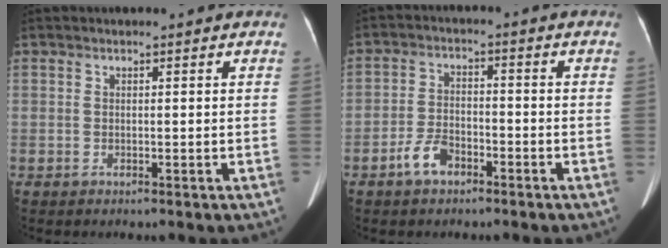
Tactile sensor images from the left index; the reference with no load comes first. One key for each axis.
{"total": 4.8, "fx": -3.0, "fy": 2.5, "fz": 2.7, "tx": -0.063, "ty": 0.006, "tz": -0.056}